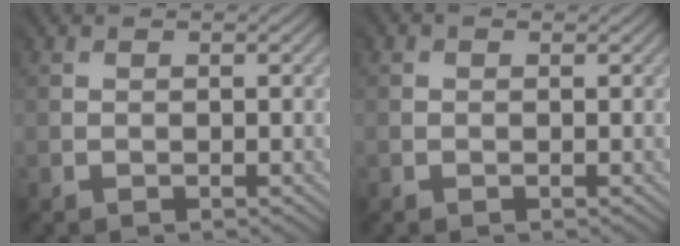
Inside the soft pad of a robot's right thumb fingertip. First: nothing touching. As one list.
[{"total": 0.5, "force": [0.0, 0.4, 0.4], "torque": [-0.009, 0.000, -0.002]}]